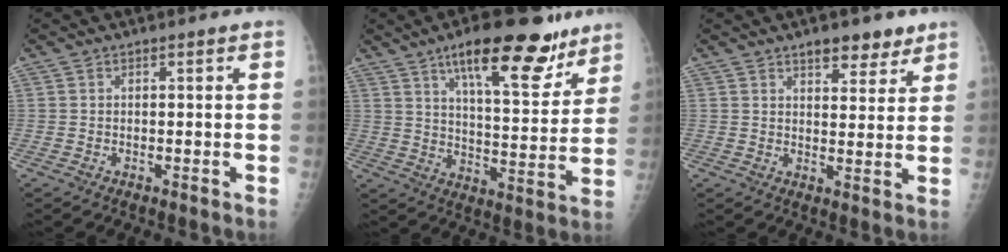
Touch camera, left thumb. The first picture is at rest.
{"total": 19.2, "force": [12.2, 6.2, 13.5], "torque": [-0.161, -0.056, 0.189]}
{"total": 6.6, "force": [4.7, 3.0, 3.6], "torque": [-0.022, -0.025, 0.066]}